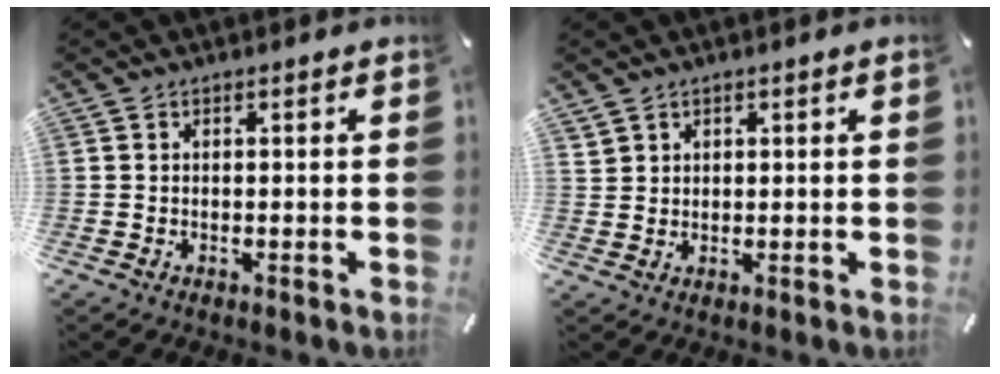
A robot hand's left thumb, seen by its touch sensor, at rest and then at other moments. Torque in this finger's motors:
{"motor_torque": [0.12, 0.05, 0.04, -0.19, -0.01]}